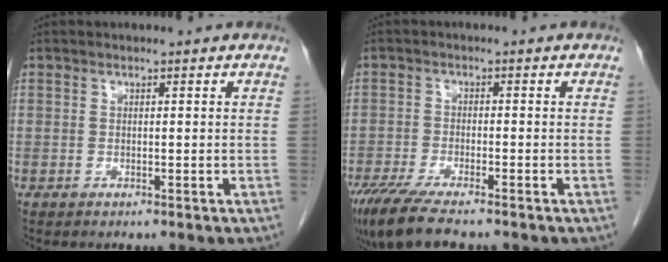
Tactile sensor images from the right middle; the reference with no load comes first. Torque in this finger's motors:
{"motor_torque": [0.99, -1.14, 0.23, 0.09]}